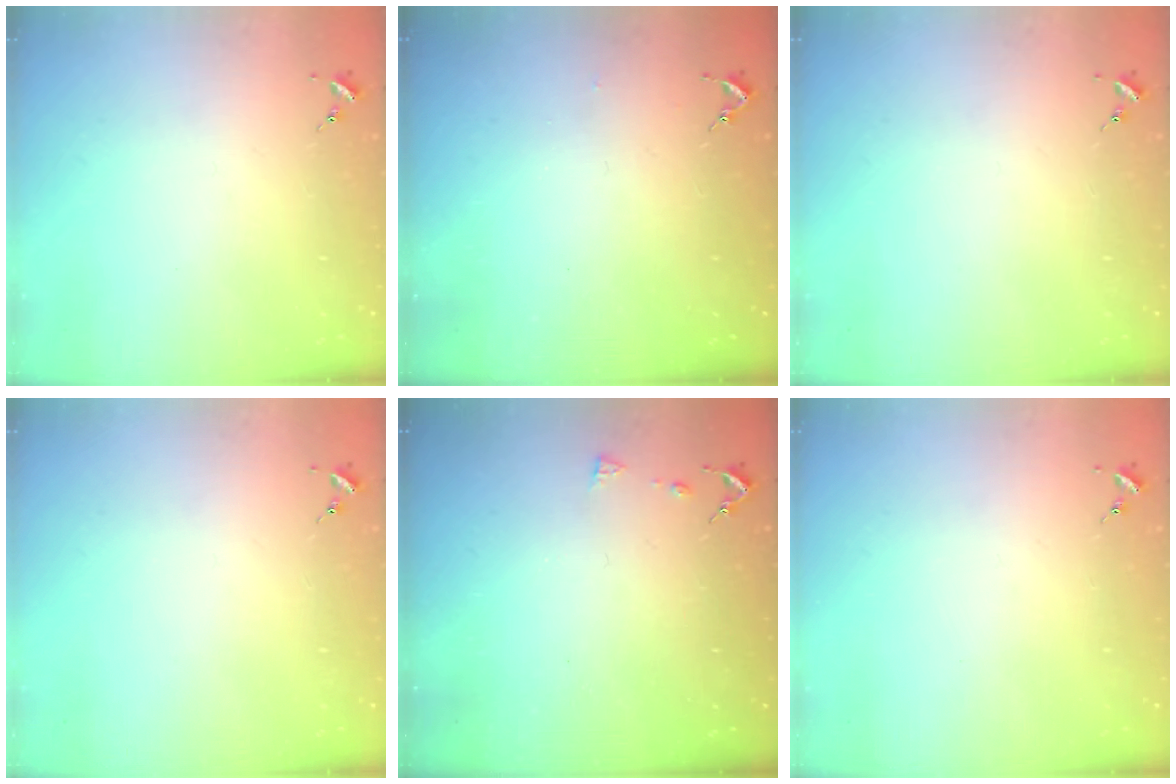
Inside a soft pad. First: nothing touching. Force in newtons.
{"total": 2.6, "press": 2.5, "slide": 0.3}
{"total": 0.0}
{"total": 0.0}
{"total": 5.4, "press": 5.4, "slide": 0.8}
{"total": 0.0}